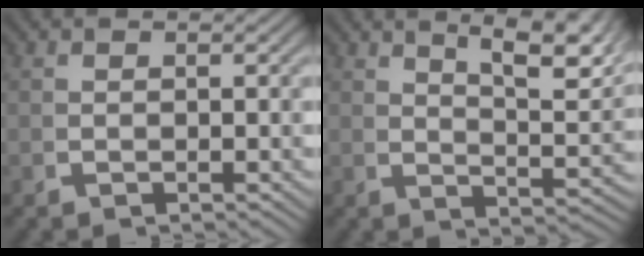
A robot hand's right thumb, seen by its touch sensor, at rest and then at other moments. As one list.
[{"total": 8.0, "force": [4.5, 2.4, 6.1], "torque": [-0.074, 0.006, 0.070]}]